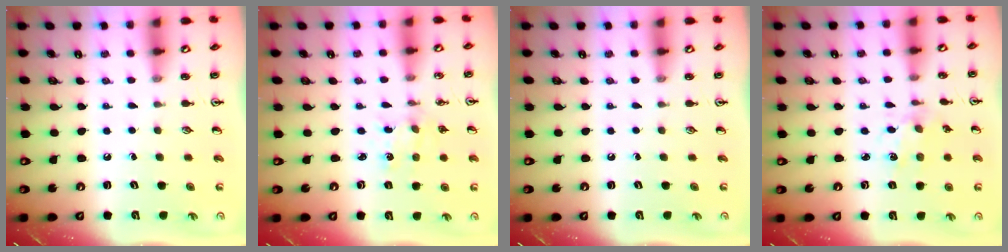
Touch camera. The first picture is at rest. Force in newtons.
{"total": 0.8, "press": 0.8, "slide": 0.1}
{"total": 0.0}
{"total": 2.4, "press": 2.4, "slide": 0.5}